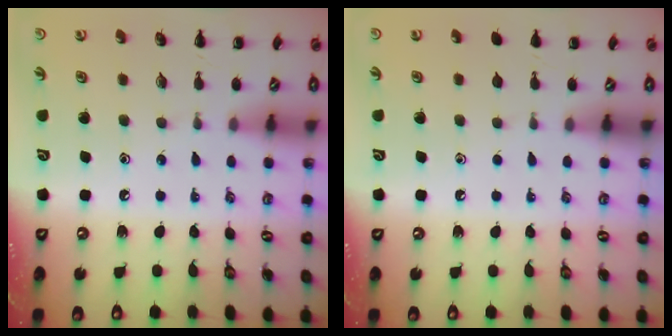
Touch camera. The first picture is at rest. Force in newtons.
{"total": 0.6, "press": 0.6, "slide": 0.1}